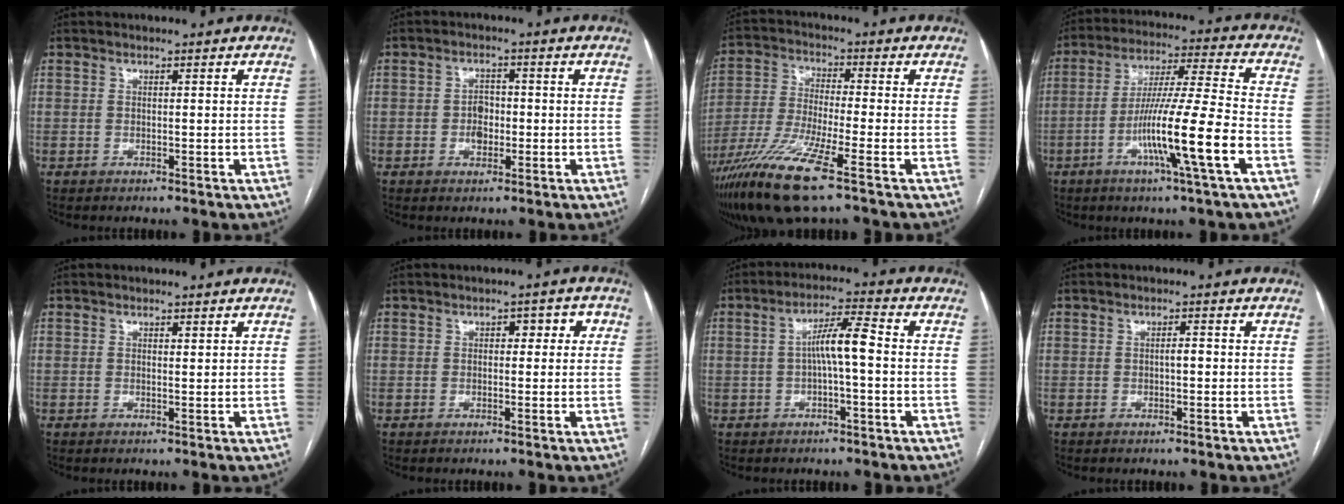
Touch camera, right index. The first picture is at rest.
{"total": 3.0, "force": [-0.6, 2.1, 2.0], "torque": [-0.030, 0.007, -0.011]}
{"total": 13.0, "force": [-7.6, 0.4, 10.5], "torque": [-0.216, -0.031, -0.145]}
{"total": 14.4, "force": [-5.4, -1.2, 13.3], "torque": [-0.240, -0.008, -0.099]}
{"total": 0.6, "force": [0.4, 0.2, 0.4], "torque": [-0.007, -0.003, 0.005]}
{"total": 3.1, "force": [0.6, 1.8, 2.4], "torque": [-0.024, 0.023, 0.005]}
{"total": 5.9, "force": [-0.3, 0.5, 5.9], "torque": [-0.104, 0.018, -0.005]}
{"total": 1.2, "force": [-0.2, 0.4, 1.2], "torque": [-0.017, 0.003, -0.004]}